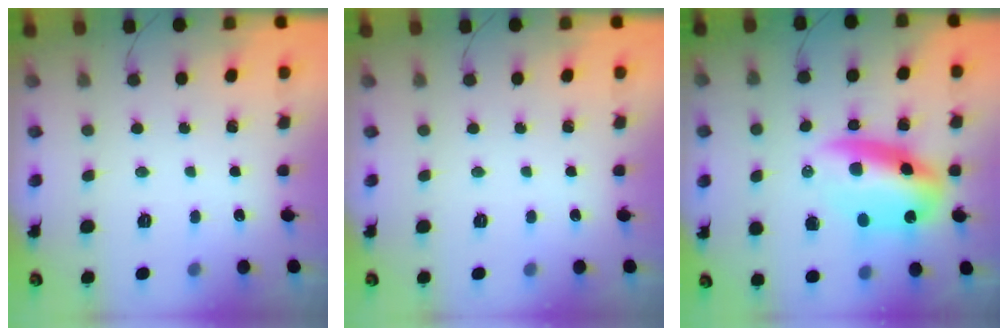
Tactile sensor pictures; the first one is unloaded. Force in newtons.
{"total": 0.0}
{"total": 12.7, "press": 12.2, "slide": 3.4}